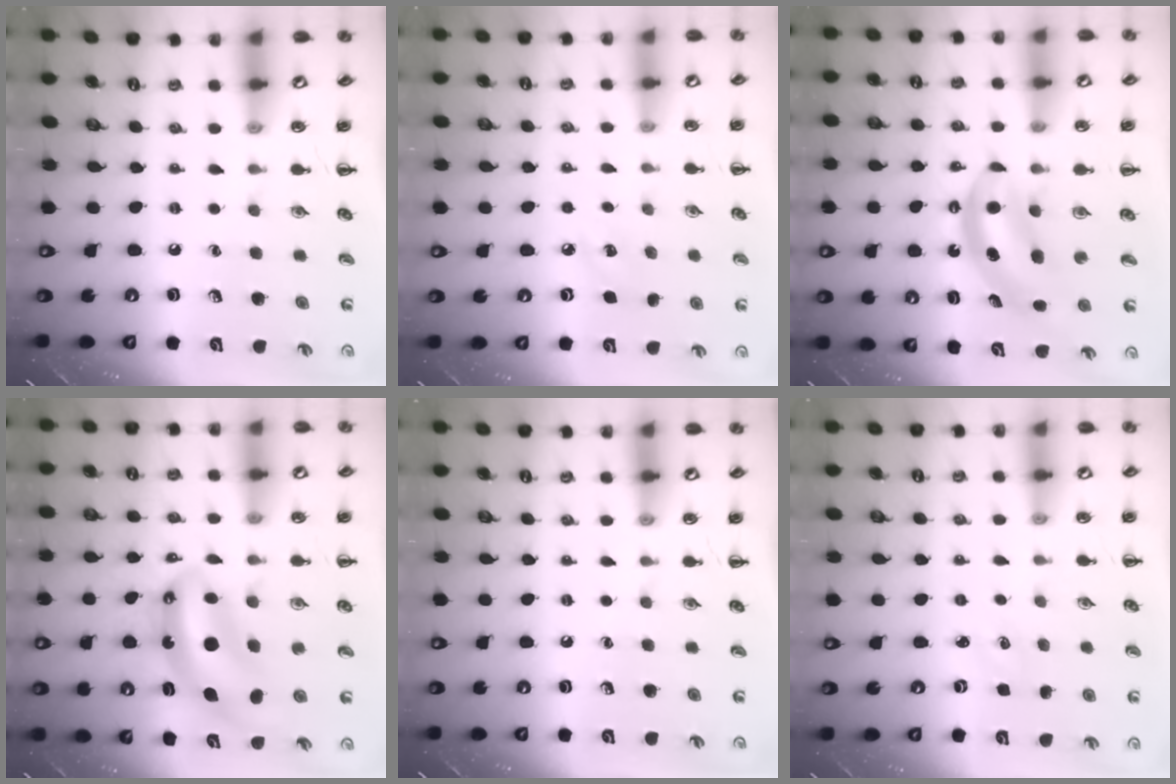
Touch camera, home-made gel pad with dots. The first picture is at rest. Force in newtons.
{"total": 4.6, "press": 4.4, "slide": 1.3}
{"total": 6.7, "press": 6.6, "slide": 1.0}
{"total": 8.8, "press": 8.6, "slide": 1.9}
{"total": 0.0}
{"total": 1.5, "press": 1.4, "slide": 0.4}